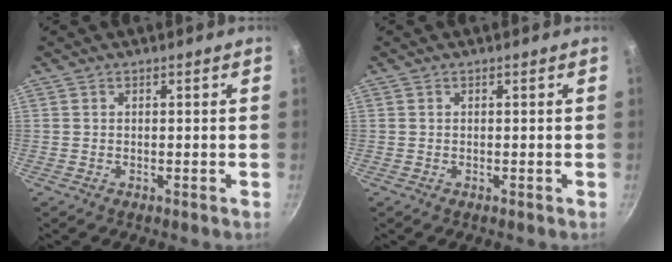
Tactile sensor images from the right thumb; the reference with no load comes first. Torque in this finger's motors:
{"motor_torque": [0.00, 0.00, -0.05, 0.30, 0.00]}